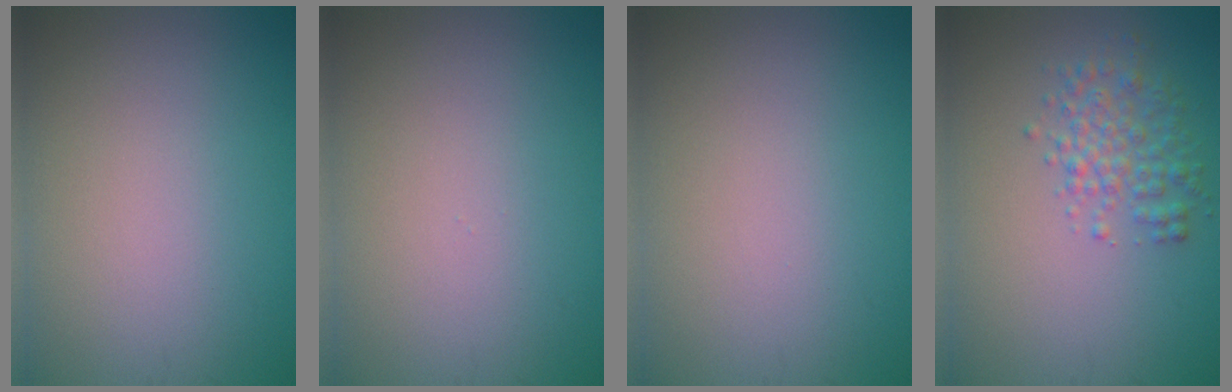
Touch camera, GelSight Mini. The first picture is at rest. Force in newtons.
{"total": 0.0}
{"total": 0.0}
{"total": 3.0, "press": 3.0, "slide": 0.1}